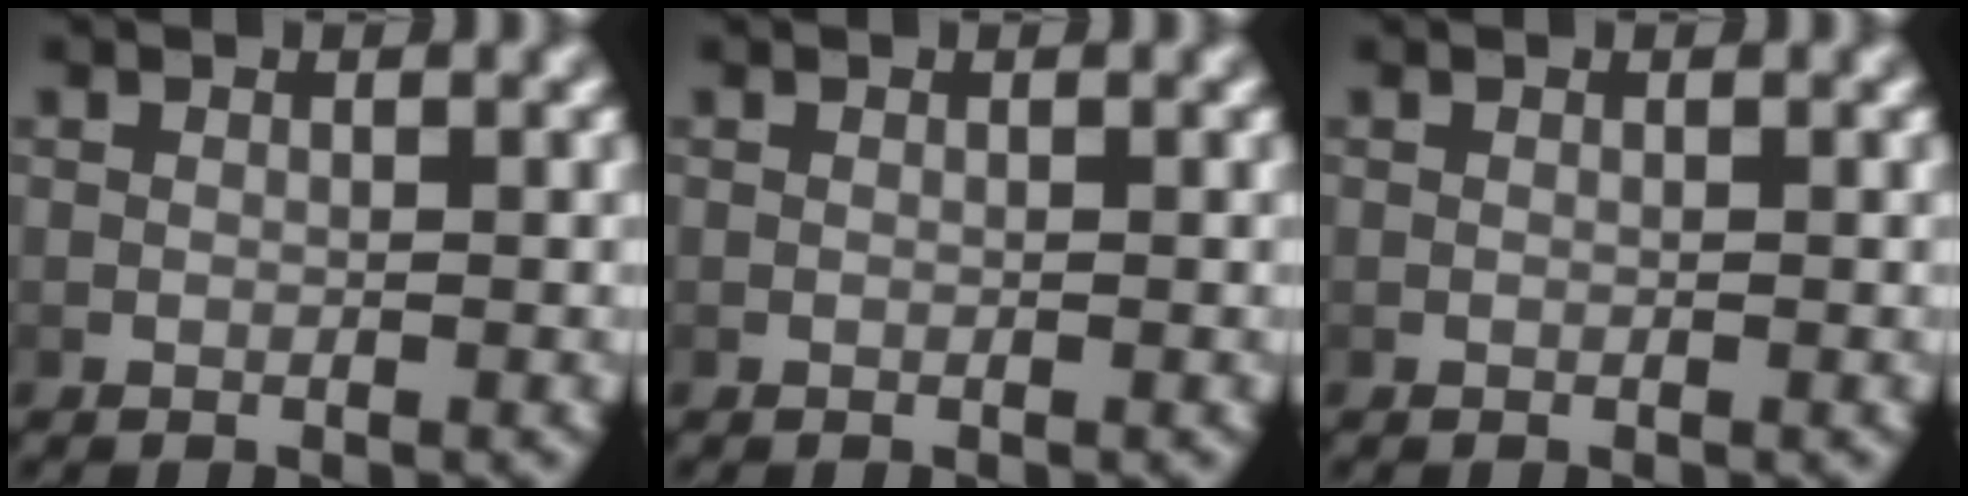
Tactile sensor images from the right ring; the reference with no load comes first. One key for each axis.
{"total": 0.0}
{"total": 0.0}